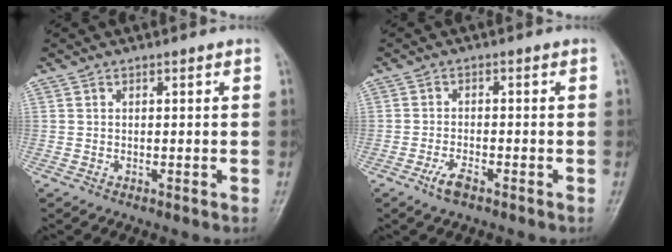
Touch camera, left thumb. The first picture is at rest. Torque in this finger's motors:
{"motor_torque": [-0.01, 0.05, 0.13, 0.12, 0.00]}